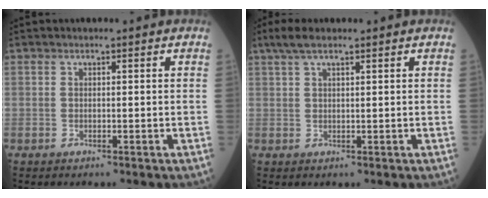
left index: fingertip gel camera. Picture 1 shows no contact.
{"total": 3.4, "force": [2.4, 0.6, 2.4], "torque": [-0.055, 0.014, 0.049]}